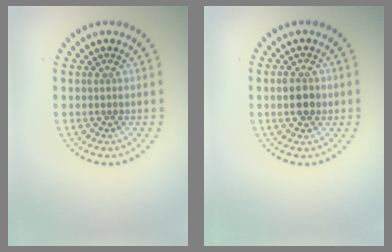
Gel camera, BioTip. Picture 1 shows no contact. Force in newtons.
{"total": 2.8, "press": 2.8, "slide": 0.2}